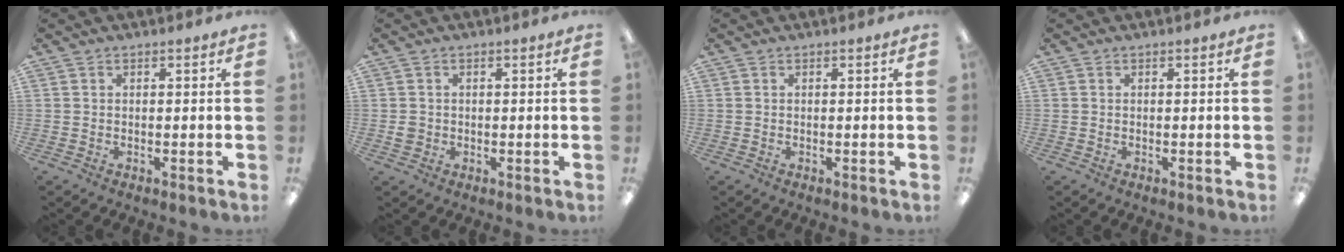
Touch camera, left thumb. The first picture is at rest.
{"total": 2.1, "force": [-0.1, 2.0, 0.7], "torque": [-0.004, 0.002, -0.006]}
{"total": 0.0}
{"total": 0.0}